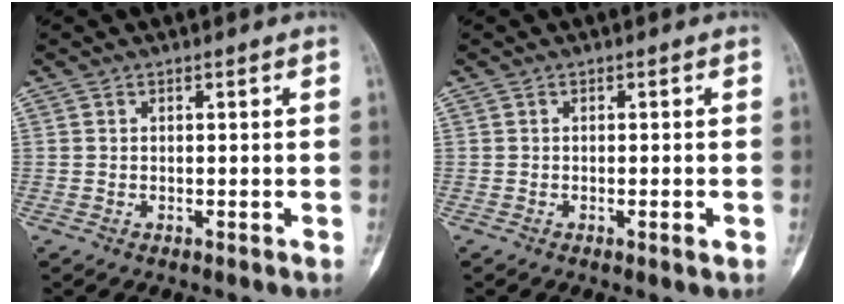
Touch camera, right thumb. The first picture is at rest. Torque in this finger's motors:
{"motor_torque": [-0.60, -0.22, -0.08, 0.31, -0.08]}